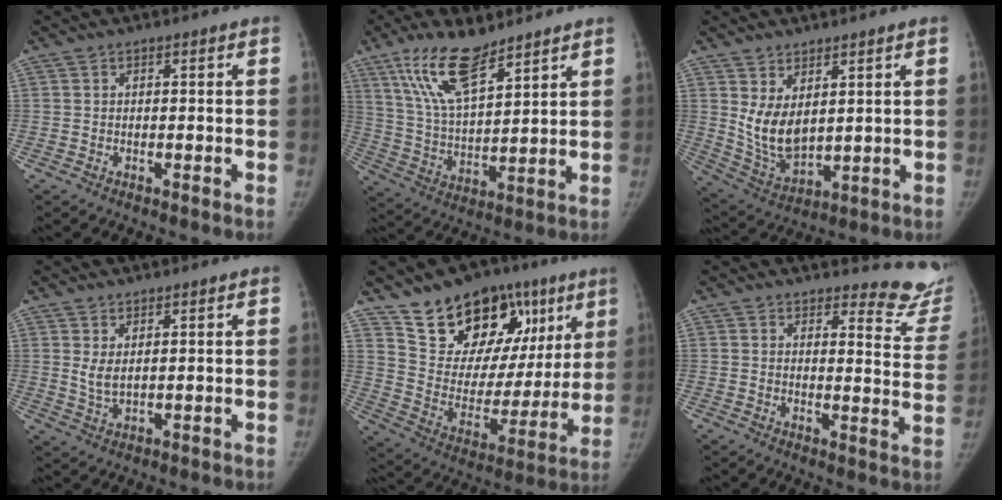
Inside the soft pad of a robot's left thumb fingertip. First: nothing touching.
{"total": 14.4, "force": [9.7, 5.0, 9.3], "torque": [-0.155, -0.044, 0.193]}
{"total": 8.8, "force": [2.9, 5.1, 6.6], "torque": [-0.110, -0.030, 0.076]}
{"total": 3.1, "force": [1.2, 1.5, 2.4], "torque": [-0.045, -0.014, 0.031]}
{"total": 23.8, "force": [14.3, 14.4, 12.3], "torque": [-0.126, -0.036, 0.237]}
{"total": 12.1, "force": [11.7, 3.0, 1.0], "torque": [0.035, -0.132, 0.100]}